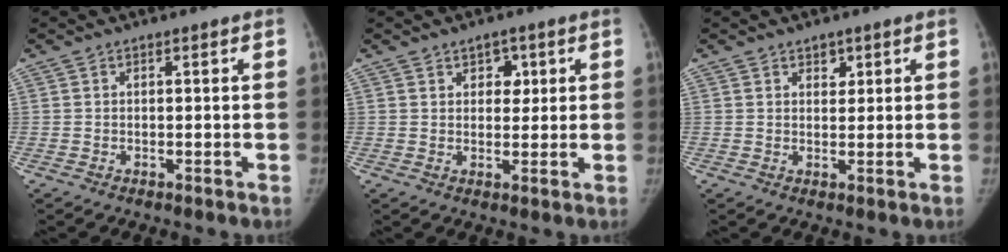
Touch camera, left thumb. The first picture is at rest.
{"total": 3.7, "force": [1.6, 2.7, 1.9], "torque": [-0.001, -0.007, 0.022]}
{"total": 2.2, "force": [1.3, 1.5, 0.9], "torque": [0.002, -0.007, 0.020]}